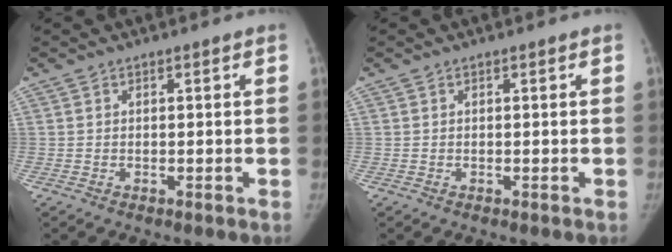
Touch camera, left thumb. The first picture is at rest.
{"total": 0.0}